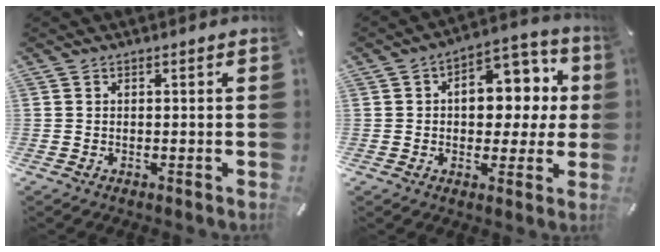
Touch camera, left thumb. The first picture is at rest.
{"total": 12.5, "force": [1.9, 8.3, 9.1], "torque": [-0.113, -0.009, 0.032]}